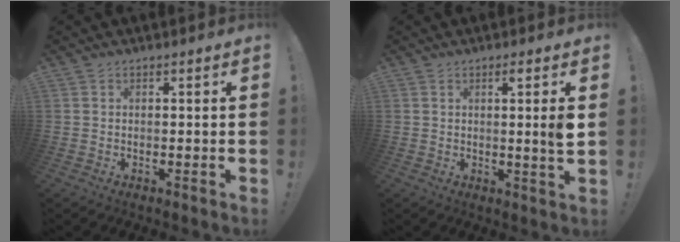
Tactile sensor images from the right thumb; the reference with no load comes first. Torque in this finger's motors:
{"motor_torque": [-0.25, 0.33, 0.88, 0.10, 0.09]}